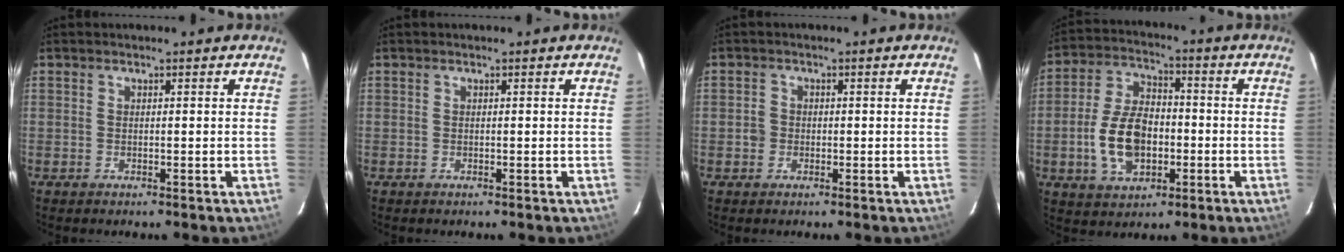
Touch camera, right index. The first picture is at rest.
{"total": 0.0}
{"total": 2.0, "force": [-0.5, 1.9, 0.4], "torque": [-0.011, 0.003, -0.010]}
{"total": 12.9, "force": [-2.9, 8.0, 9.8], "torque": [-0.199, 0.016, -0.042]}